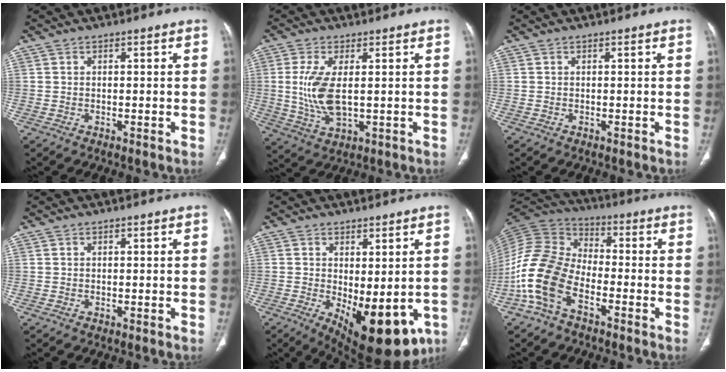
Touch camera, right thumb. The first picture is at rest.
{"total": 8.8, "force": [0.5, 3.9, 7.9], "torque": [-0.178, -0.011, 0.019]}
{"total": 0.0}
{"total": 0.0}
{"total": 14.2, "force": [-4.2, 6.3, 12.0], "torque": [-0.157, -0.016, -0.038]}
{"total": 14.6, "force": [-6.2, 8.9, 9.9], "torque": [-0.211, 0.048, -0.135]}